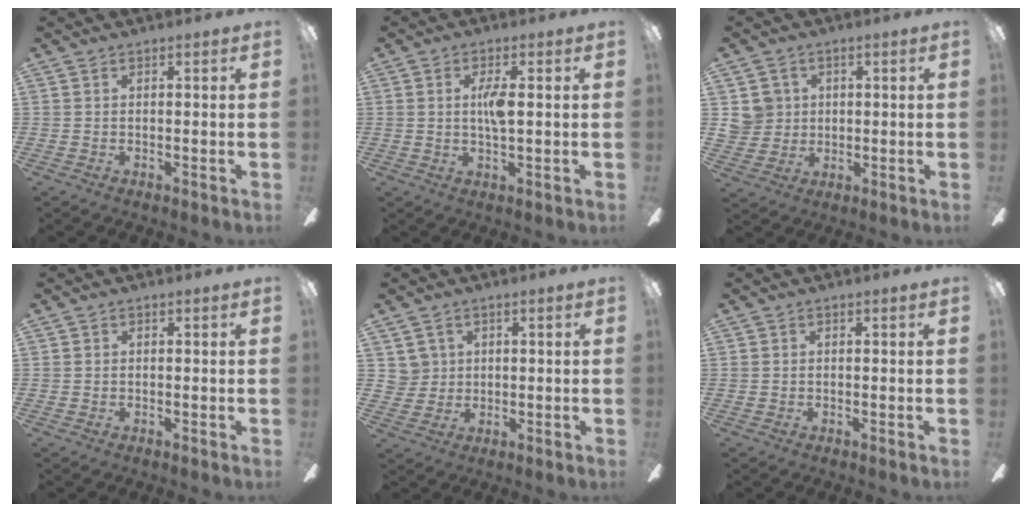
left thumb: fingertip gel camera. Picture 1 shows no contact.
{"total": 4.6, "force": [0.8, 1.3, 4.4], "torque": [-0.085, 0.004, 0.010]}
{"total": 6.0, "force": [1.3, 5.7, 0.9], "torque": [-0.020, 0.010, 0.029]}
{"total": 0.0}
{"total": 4.2, "force": [1.6, 3.9, 0.0], "torque": [-0.001, 0.003, 0.030]}
{"total": 0.0}